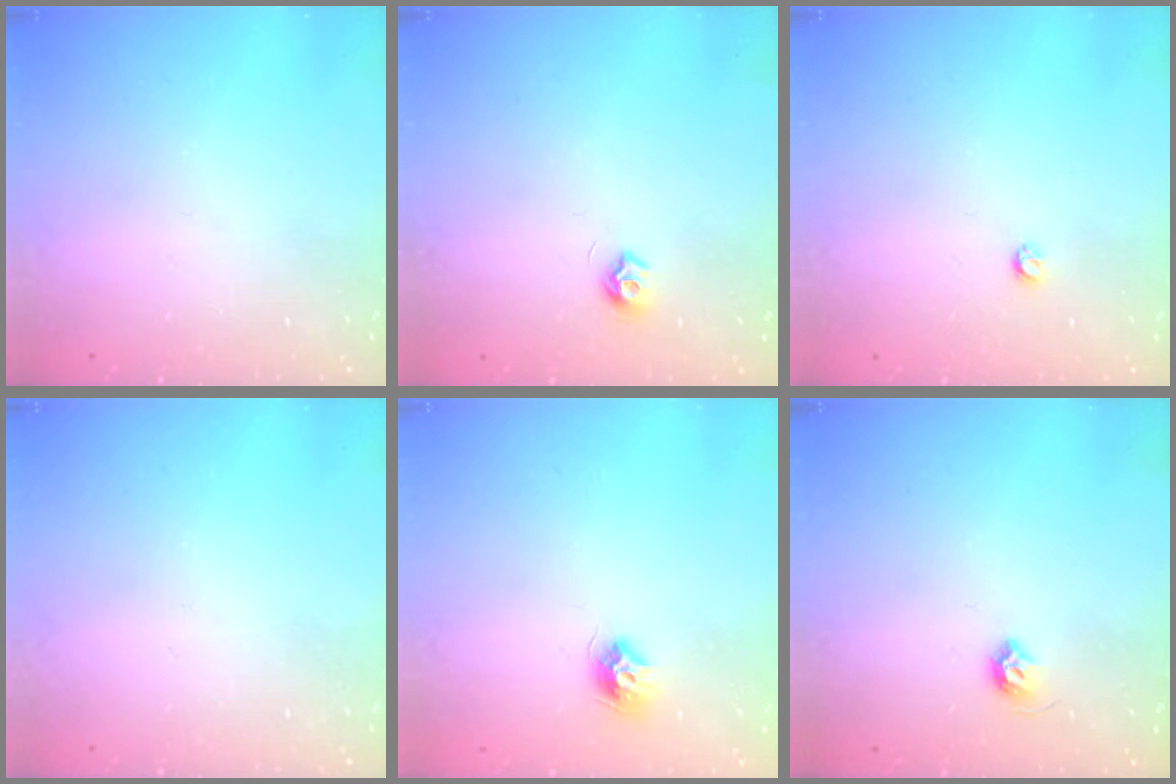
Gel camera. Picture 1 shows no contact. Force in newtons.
{"total": 6.4, "press": 6.3, "slide": 0.6}
{"total": 2.9, "press": 2.8, "slide": 0.5}
{"total": 0.0}
{"total": 8.4, "press": 8.3, "slide": 0.7}
{"total": 5.7, "press": 5.7, "slide": 0.7}